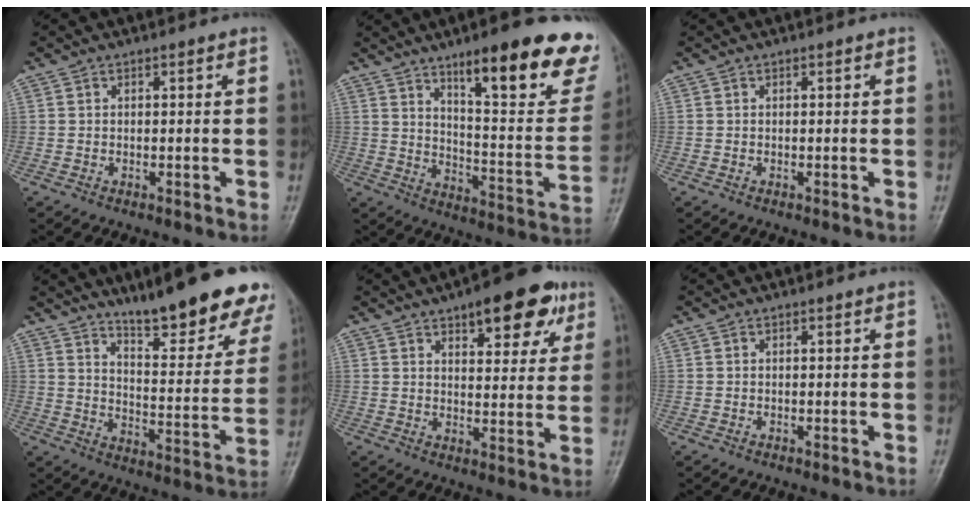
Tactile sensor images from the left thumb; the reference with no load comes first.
{"total": 24.7, "force": [15.1, 6.1, 18.5], "torque": [-0.212, -0.067, 0.222]}
{"total": 0.0}
{"total": 19.3, "force": [14.5, 4.1, 12.1], "torque": [-0.128, -0.092, 0.210]}
{"total": 13.5, "force": [7.6, 5.6, 9.6], "torque": [-0.085, -0.022, 0.100]}
{"total": 0.0}